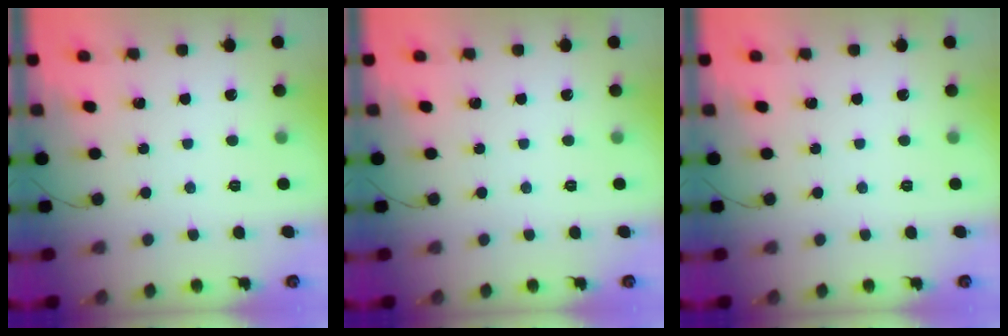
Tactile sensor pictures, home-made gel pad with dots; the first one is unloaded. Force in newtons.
{"total": 0.0}
{"total": 0.0}